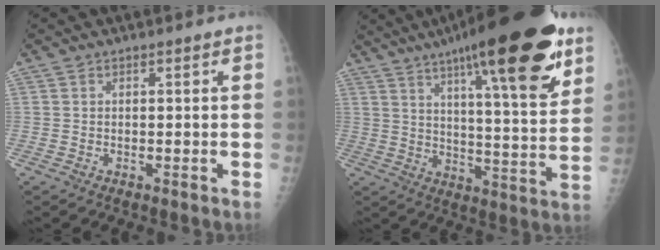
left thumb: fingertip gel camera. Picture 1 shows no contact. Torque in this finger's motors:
{"motor_torque": [1.33, 0.18, 1.73, -1.01, 0.21]}